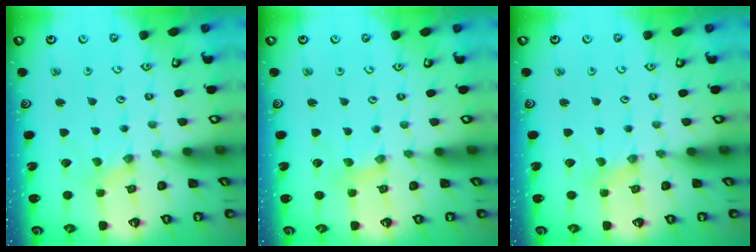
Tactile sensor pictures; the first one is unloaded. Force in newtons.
{"total": 0.7, "press": 0.7, "slide": 0.1}
{"total": 1.6, "press": 1.6, "slide": 0.3}